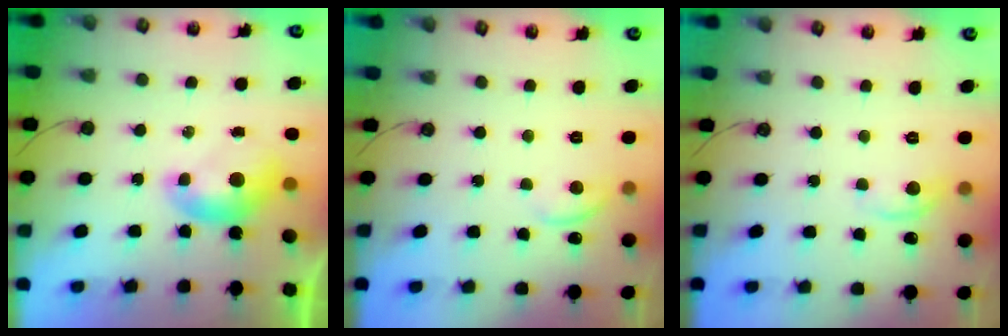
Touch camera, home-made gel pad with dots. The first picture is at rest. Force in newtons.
{"total": 1.3, "press": 1.1, "slide": 0.5}
{"total": 2.8, "press": 2.7, "slide": 0.5}